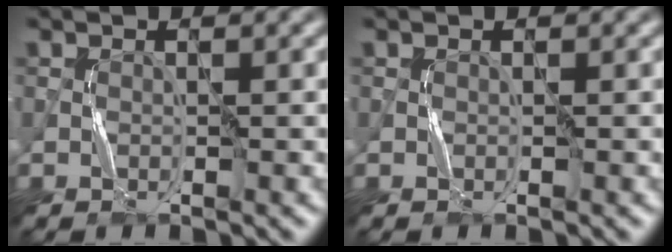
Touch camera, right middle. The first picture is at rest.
{"total": 0.0}